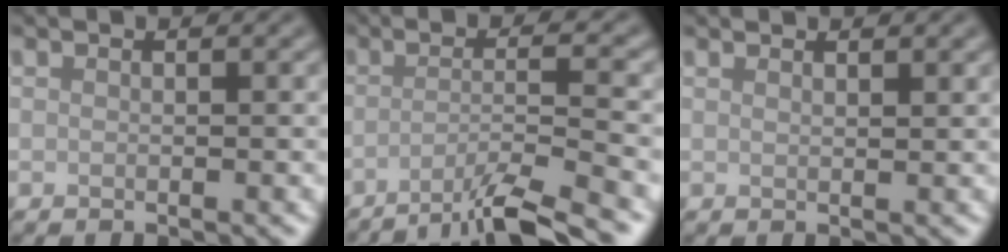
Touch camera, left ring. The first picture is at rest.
{"total": 7.2, "force": [-4.4, 0.9, 5.7], "torque": [-0.075, 0.007, -0.083]}
{"total": 1.4, "force": [1.2, 0.2, 0.6], "torque": [-0.007, -0.001, 0.013]}